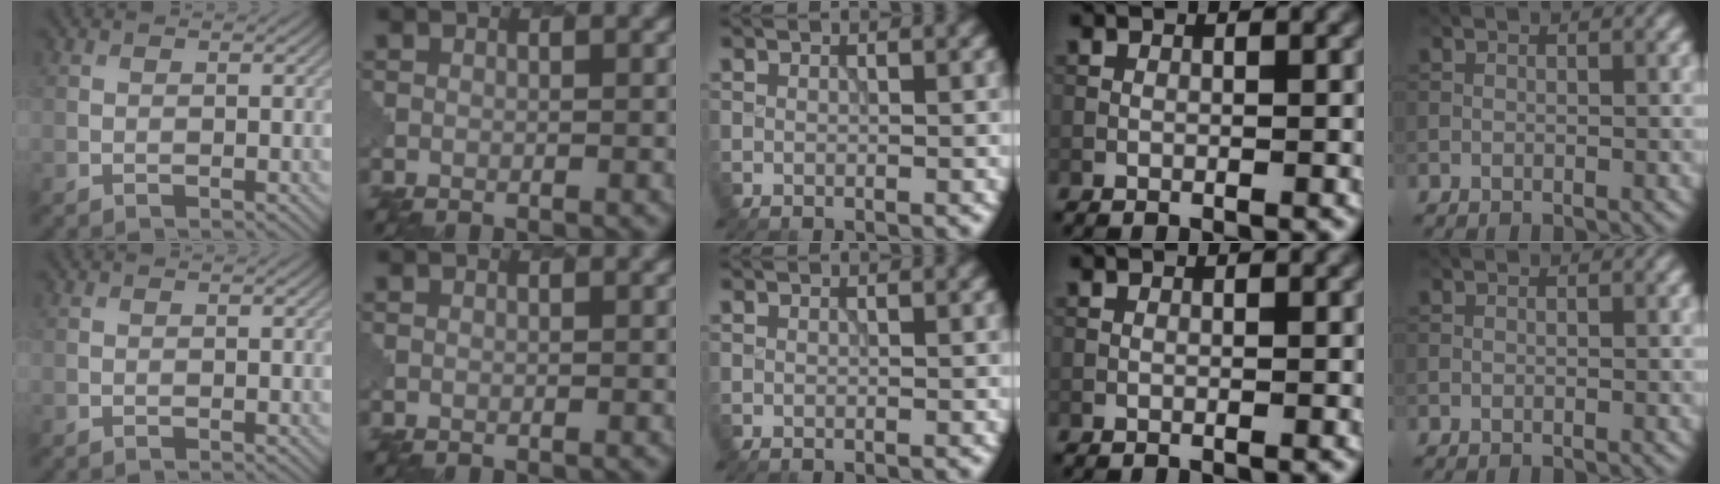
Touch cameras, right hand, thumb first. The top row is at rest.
{}